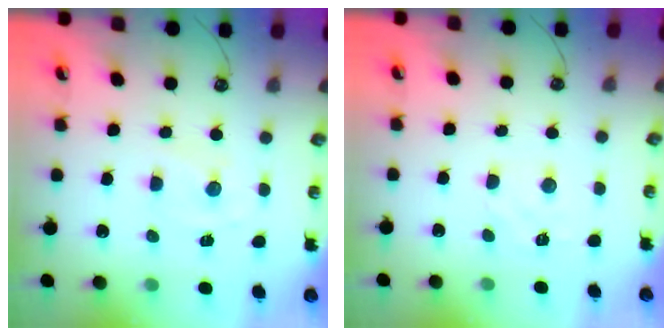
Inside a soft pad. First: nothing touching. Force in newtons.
{"total": 1.6, "press": 1.5, "slide": 0.5}